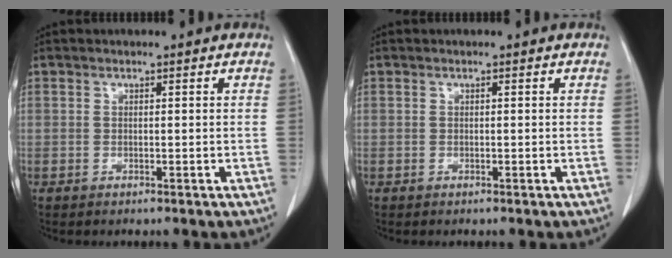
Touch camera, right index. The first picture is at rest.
{"total": 0.0}